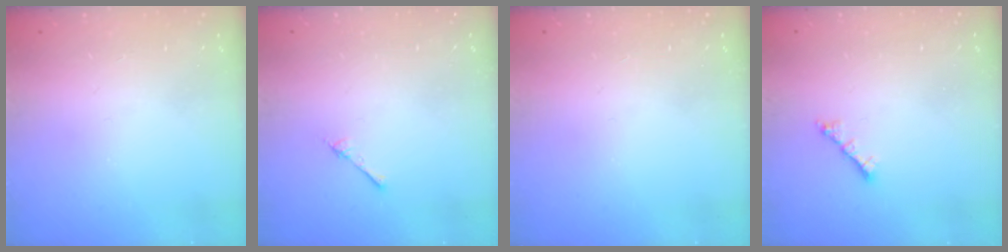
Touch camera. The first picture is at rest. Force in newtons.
{"total": 2.4, "press": 2.4, "slide": 0.3}
{"total": 0.0}
{"total": 2.0, "press": 1.9, "slide": 0.5}